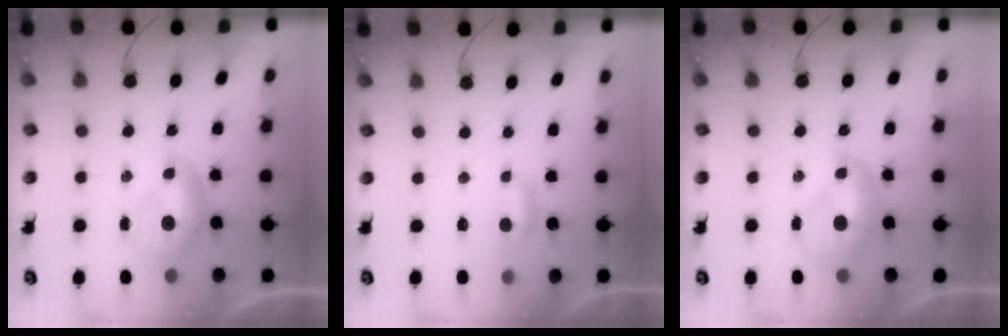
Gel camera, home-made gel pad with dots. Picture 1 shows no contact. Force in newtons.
{"total": 2.7, "press": 2.7, "slide": 0.4}
{"total": 1.6, "press": 1.6, "slide": 0.3}